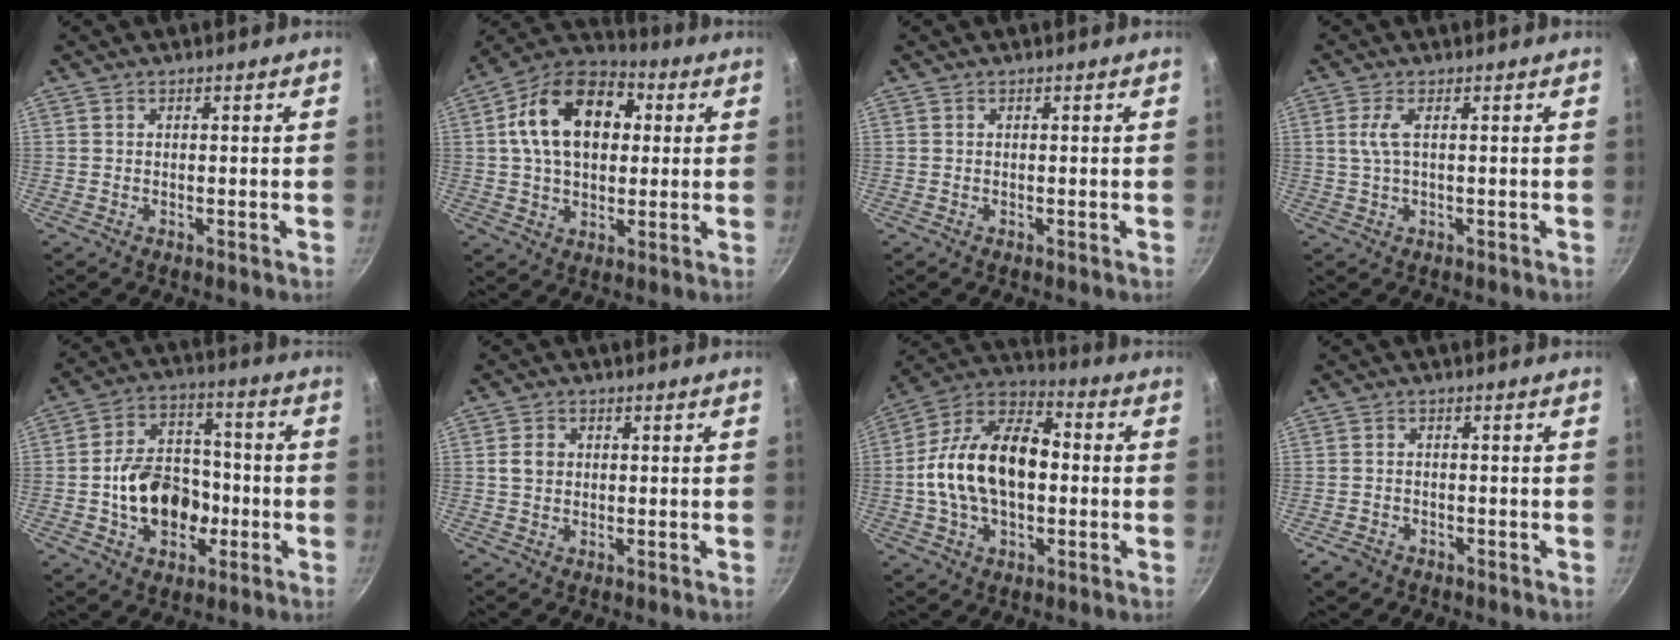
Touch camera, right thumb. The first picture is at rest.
{"total": 18.0, "force": [3.7, 12.1, 12.8], "torque": [-0.187, 0.023, 0.044]}
{"total": 0.0}
{"total": 3.2, "force": [0.5, 0.8, 3.1], "torque": [-0.073, 0.002, 0.012]}
{"total": 15.1, "force": [-3.0, 11.1, 9.8], "torque": [-0.123, 0.037, -0.052]}
{"total": 3.0, "force": [0.3, 2.5, 1.6], "torque": [-0.019, 0.004, 0.002]}
{"total": 19.4, "force": [-0.7, 12.0, 15.3], "torque": [-0.250, 0.041, -0.029]}
{"total": 3.0, "force": [-1.8, 2.1, 1.1], "torque": [-0.023, 0.018, -0.026]}